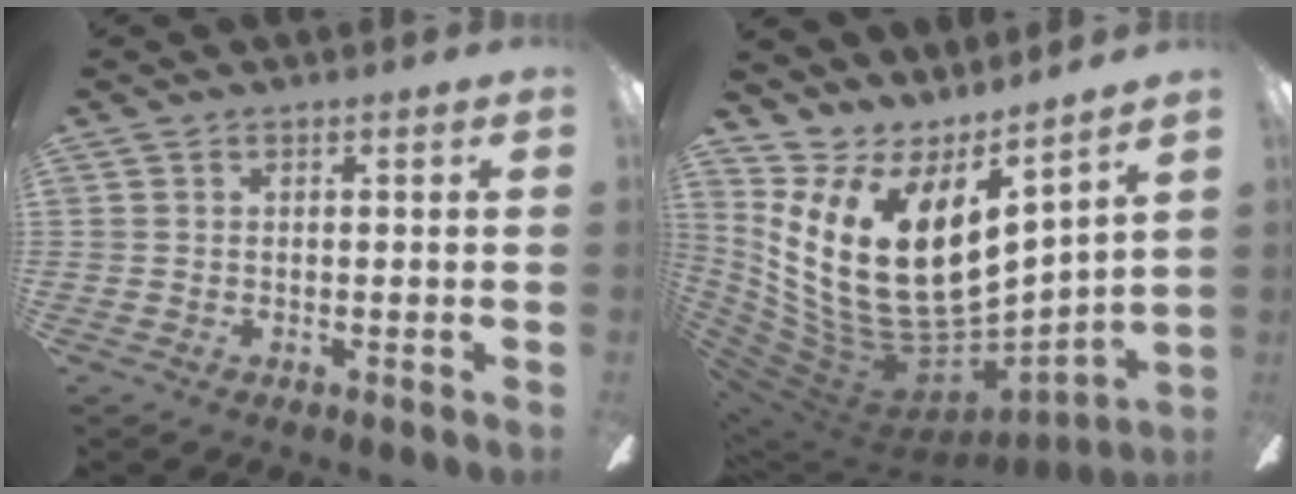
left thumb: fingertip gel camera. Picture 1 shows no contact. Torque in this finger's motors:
{"motor_torque": [2.37, 2.64, 1.78, -0.99, 0.81]}